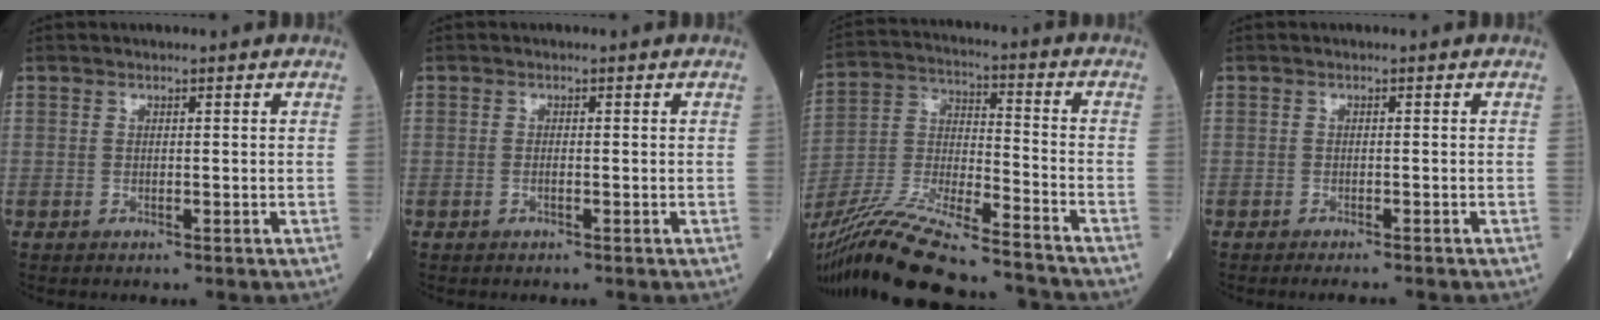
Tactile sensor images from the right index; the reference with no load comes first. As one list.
[{"total": 0.5, "force": [-0.3, 0.1, 0.5], "torque": [-0.010, 0.000, -0.005]}, {"total": 23.7, "force": [-20.5, 2.1, 11.8], "torque": [-0.244, -0.036, -0.356]}, {"total": 2.8, "force": [-2.5, 0.2, 1.3], "torque": [-0.014, -0.005, -0.032]}]